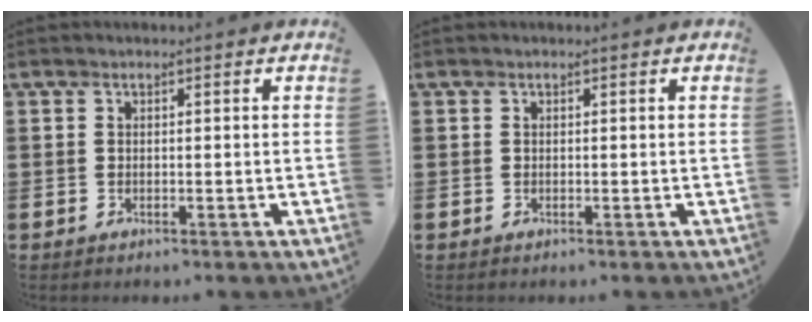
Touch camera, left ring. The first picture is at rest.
{"total": 0.0}